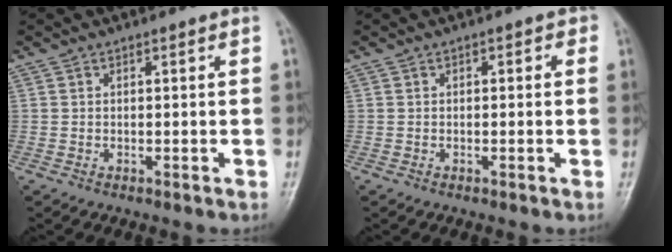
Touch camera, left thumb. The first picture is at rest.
{"total": 1.8, "force": [0.2, 1.2, 1.3], "torque": [0.001, 0.005, -0.008]}